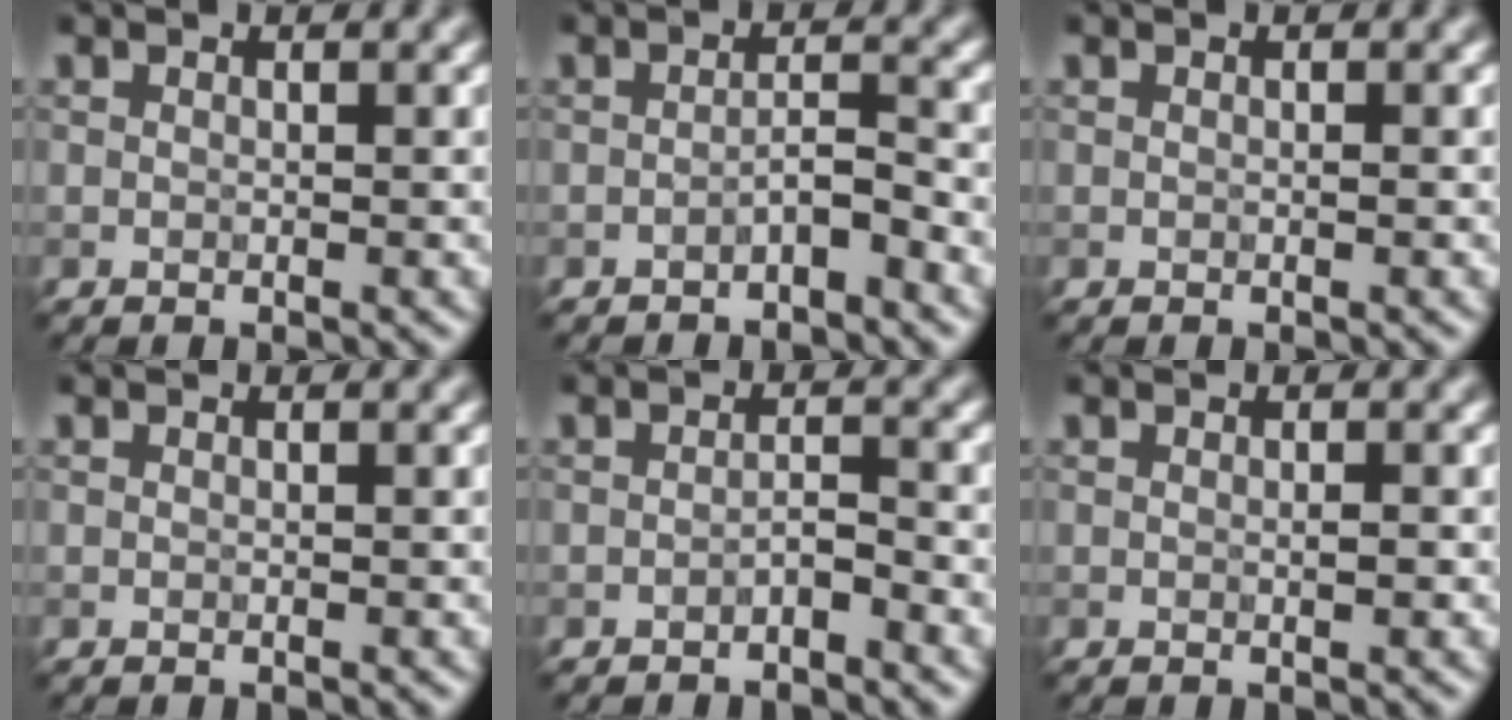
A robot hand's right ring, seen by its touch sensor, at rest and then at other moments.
{"total": 1.7, "force": [-1.2, 0.3, 1.1], "torque": [-0.018, 0.008, -0.023]}
{"total": 0.0}
{"total": 0.0}
{"total": 1.1, "force": [-0.9, 0.3, 0.7], "torque": [-0.012, 0.005, -0.015]}
{"total": 0.6, "force": [0.0, 0.1, 0.6], "torque": [-0.008, -0.001, 0.000]}